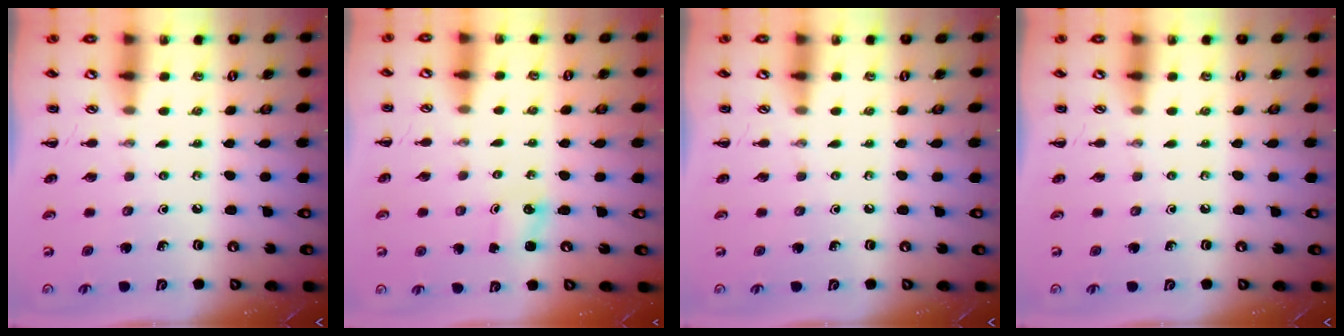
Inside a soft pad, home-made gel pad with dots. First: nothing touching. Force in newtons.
{"total": 1.4, "press": 1.3, "slide": 0.2}
{"total": 0.0}
{"total": 0.0}